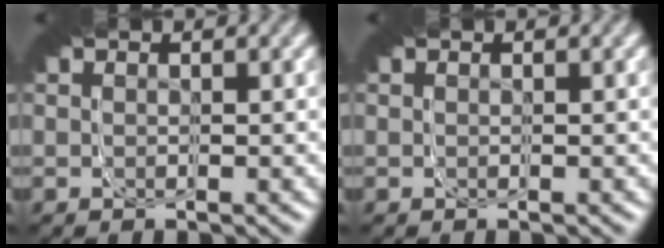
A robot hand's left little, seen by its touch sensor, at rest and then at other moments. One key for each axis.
{"total": 0.0}